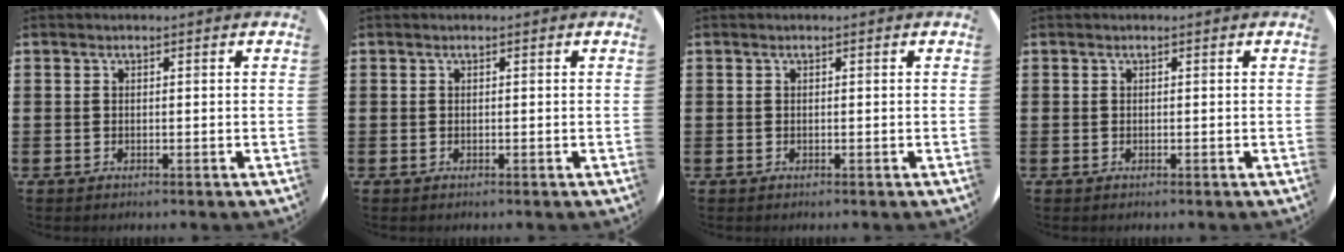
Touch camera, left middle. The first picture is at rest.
{"total": 0.0}
{"total": 0.0}
{"total": 0.0}